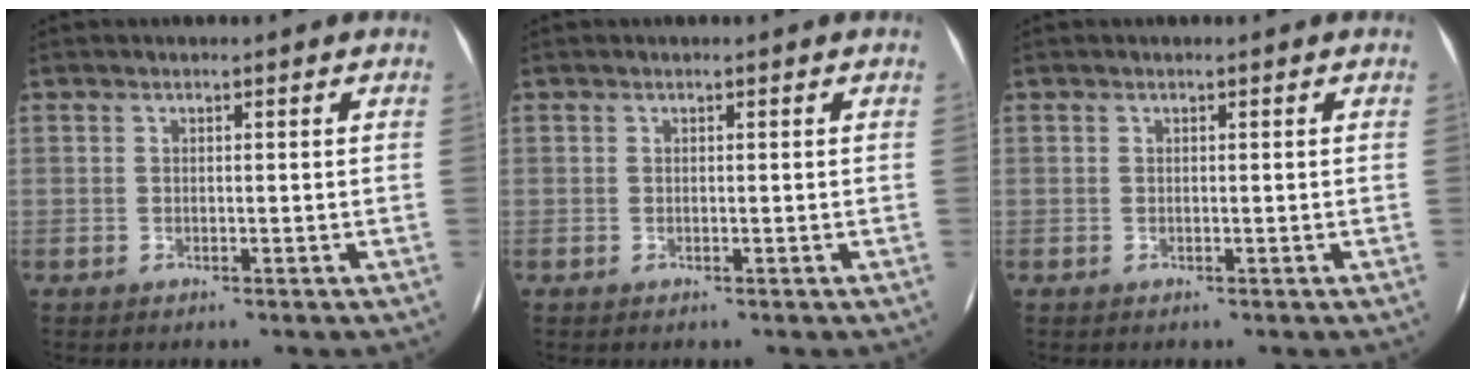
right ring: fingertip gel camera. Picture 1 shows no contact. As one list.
[{"total": 0.0}, {"total": 0.0}]